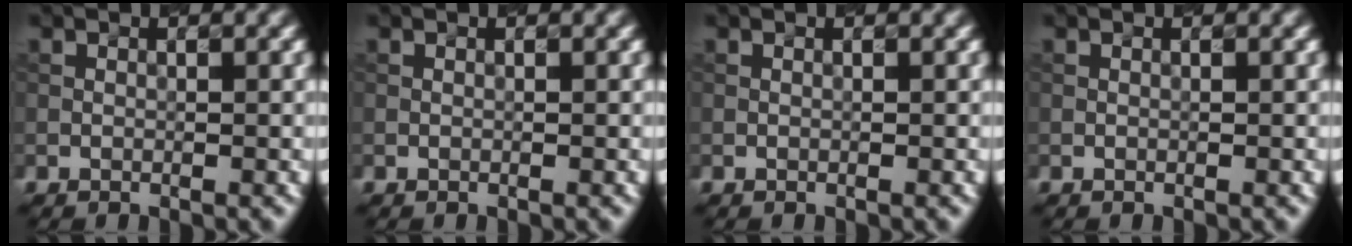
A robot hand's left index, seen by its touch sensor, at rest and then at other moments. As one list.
[{"total": 0.0}, {"total": 0.0}, {"total": 0.0}]